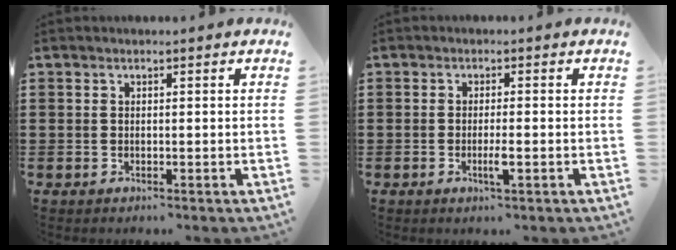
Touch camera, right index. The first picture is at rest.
{"total": 2.6, "force": [-0.9, 0.1, 2.4], "torque": [-0.048, -0.005, -0.019]}